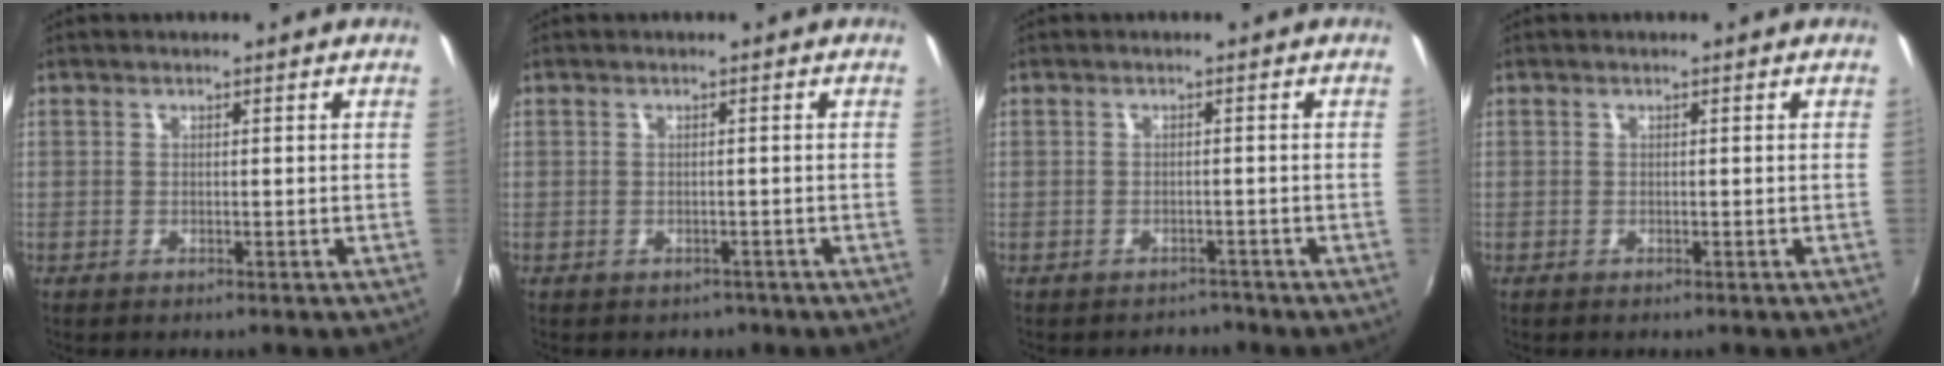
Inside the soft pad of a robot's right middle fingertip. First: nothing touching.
{"total": 2.1, "force": [-1.4, 1.5, 0.4], "torque": [-0.011, -0.006, -0.015]}
{"total": 2.8, "force": [-2.5, 1.1, -0.2], "torque": [0.001, -0.002, -0.035]}
{"total": 0.0}